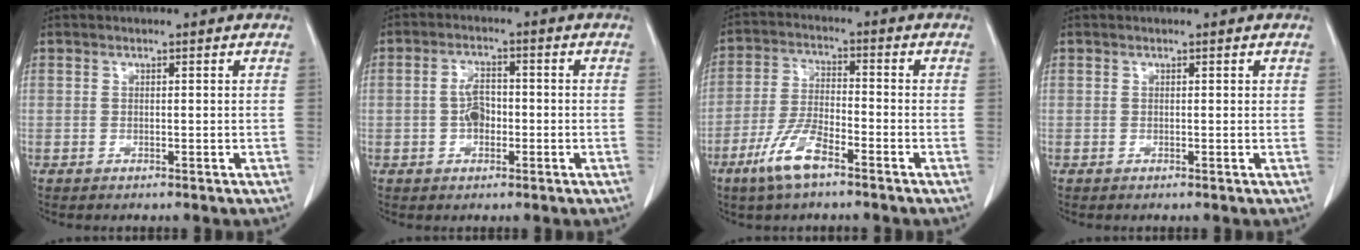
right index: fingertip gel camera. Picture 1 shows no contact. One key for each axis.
{"total": 3.9, "fx": -0.8, "fy": 2.3, "fz": 3.1, "tx": -0.059, "ty": 0.012, "tz": -0.016}
{"total": 8.1, "fx": -5.1, "fy": 1.9, "fz": 6.0, "tx": -0.129, "ty": -0.009, "tz": -0.101}
{"total": 0.0}